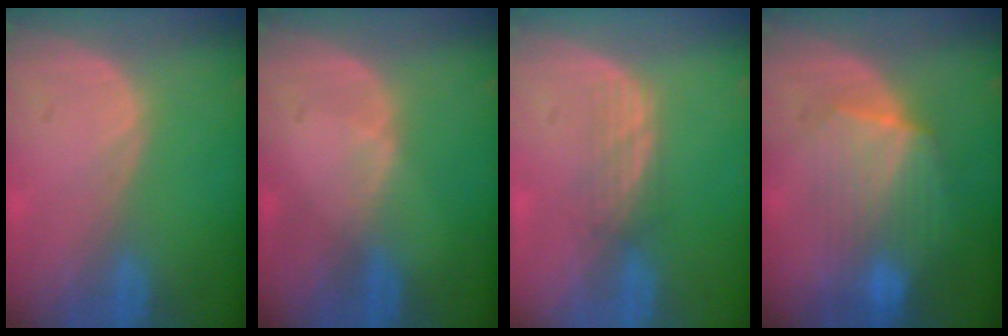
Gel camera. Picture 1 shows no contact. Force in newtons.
{"total": 0.8, "press": 0.8, "slide": 0.1}
{"total": 2.7, "press": 2.5, "slide": 0.9}
{"total": 7.1, "press": 7.0, "slide": 0.9}